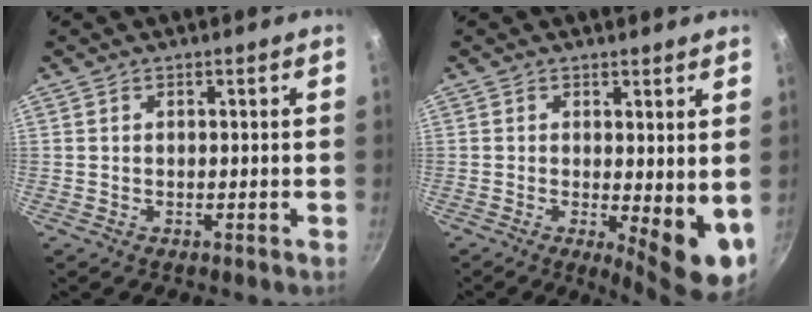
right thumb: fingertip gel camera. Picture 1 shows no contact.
{"total": 8.9, "force": [-0.2, 3.0, 8.3], "torque": [-0.098, -0.017, 0.005]}